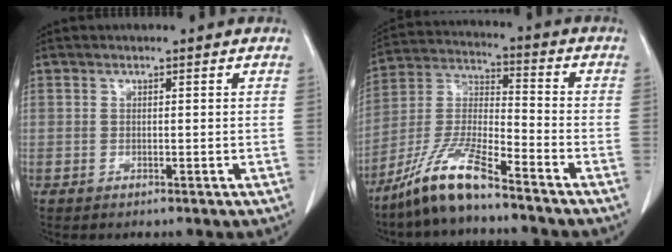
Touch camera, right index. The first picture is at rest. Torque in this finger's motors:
{"motor_torque": [0.73, -0.68, 0.51, 0.12]}